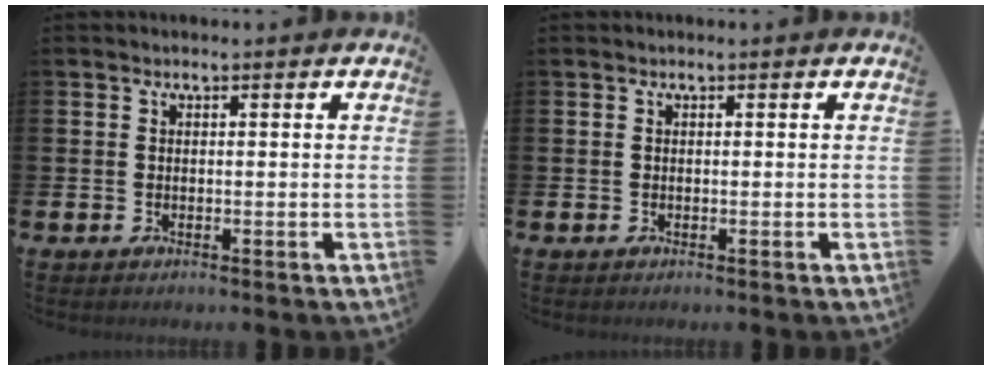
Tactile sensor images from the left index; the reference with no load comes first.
{"total": 0.0}